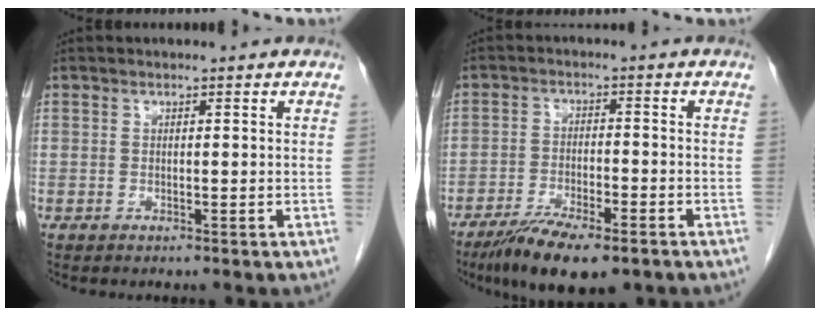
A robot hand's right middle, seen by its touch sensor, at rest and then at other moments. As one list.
[{"total": 10.5, "force": [-7.4, 2.6, 7.0], "torque": [-0.113, -0.018, -0.118]}]